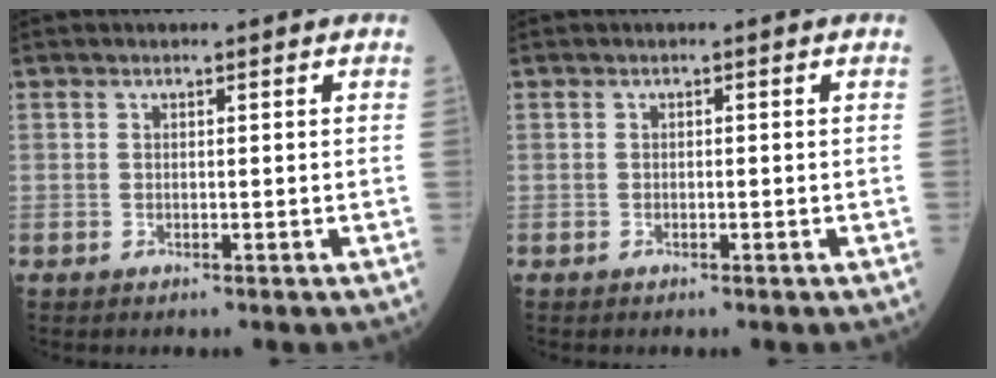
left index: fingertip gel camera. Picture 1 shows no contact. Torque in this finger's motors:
{"motor_torque": [0.11, 0.00, 0.03, 0.00]}